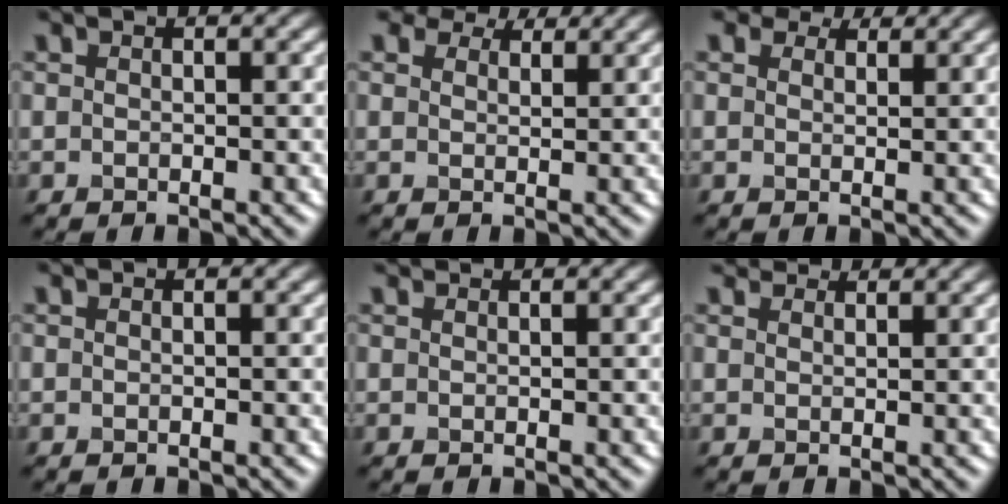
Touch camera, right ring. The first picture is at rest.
{"total": 5.0, "force": [4.2, 2.1, 1.7], "torque": [-0.042, -0.004, 0.065]}
{"total": 3.3, "force": [2.7, 1.5, 1.2], "torque": [-0.026, -0.004, 0.037]}
{"total": 0.0}
{"total": 1.2, "force": [1.1, 0.1, 0.3], "torque": [-0.011, -0.002, 0.013]}
{"total": 3.8, "force": [3.4, 1.2, 1.2], "torque": [-0.027, -0.005, 0.053]}